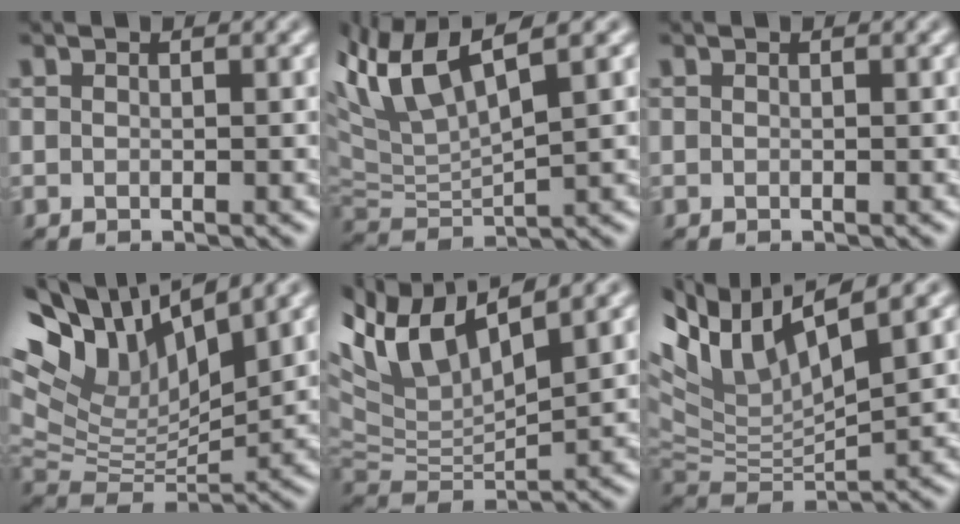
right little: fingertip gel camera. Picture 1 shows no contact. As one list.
[{"total": 6.6, "force": [5.4, 0.2, 3.9], "torque": [-0.089, 0.030, 0.100]}, {"total": 0.0}, {"total": 11.8, "force": [9.2, 2.3, 7.0], "torque": [-0.165, 0.042, 0.158]}, {"total": 9.6, "force": [7.3, 2.3, 5.9], "torque": [-0.144, 0.048, 0.135]}, {"total": 9.1, "force": [6.7, 1.2, 6.0], "torque": [-0.147, 0.030, 0.124]}]